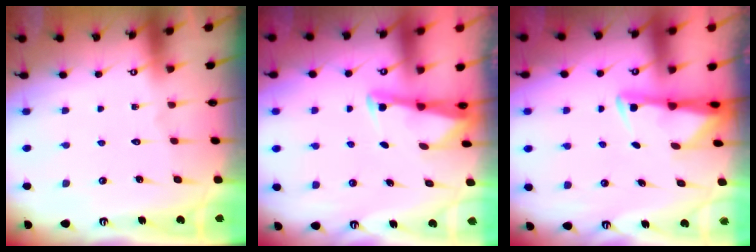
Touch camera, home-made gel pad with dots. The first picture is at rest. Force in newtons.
{"total": 3.1, "press": 3.1, "slide": 0.3}
{"total": 3.0, "press": 2.9, "slide": 0.6}